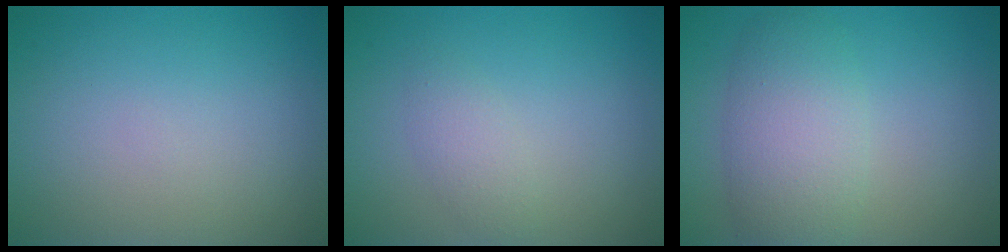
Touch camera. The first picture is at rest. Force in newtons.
{"total": 1.7, "press": 1.7, "slide": 0.1}
{"total": 5.3, "press": 5.3, "slide": 0.1}